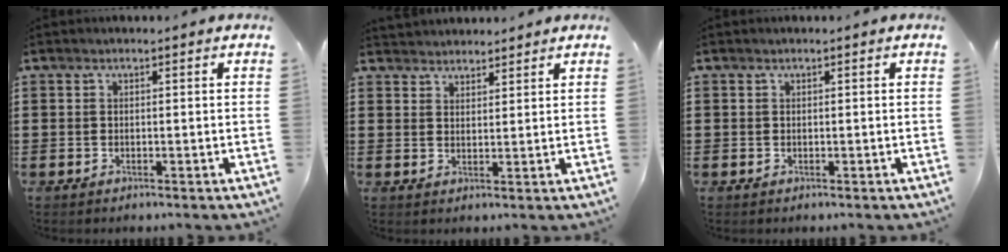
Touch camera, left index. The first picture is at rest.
{"total": 2.4, "force": [2.3, 0.4, -0.4], "torque": [0.002, -0.002, 0.046]}
{"total": 0.6, "force": [0.0, 0.5, 0.1], "torque": [-0.003, 0.004, -0.001]}